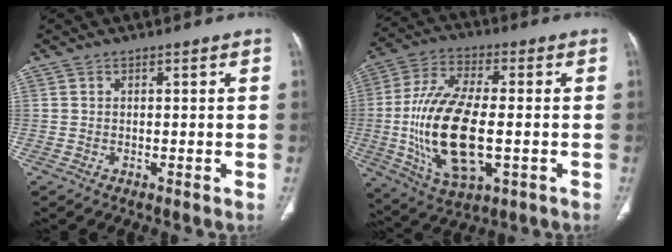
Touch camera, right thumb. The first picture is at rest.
{"total": 20.1, "force": [-2.5, 9.2, 17.7], "torque": [-0.354, 0.004, -0.034]}